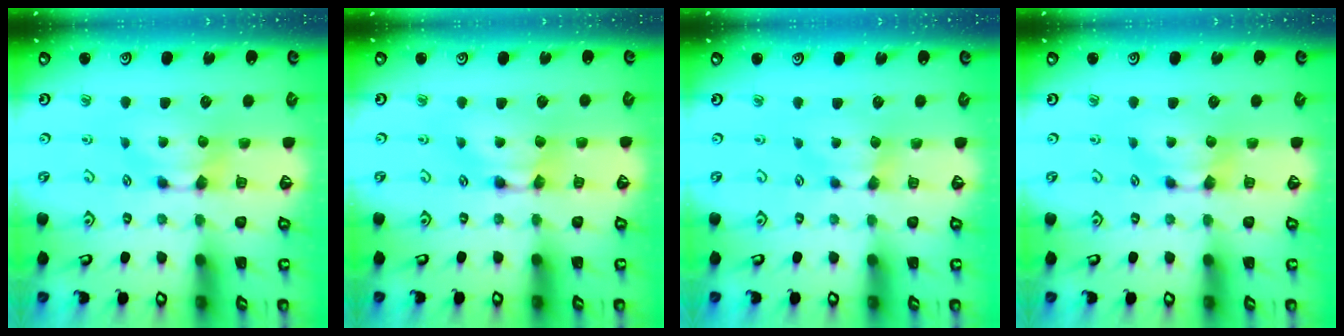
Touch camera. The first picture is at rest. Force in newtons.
{"total": 1.9, "press": 1.9, "slide": 0.1}
{"total": 0.6, "press": 0.6, "slide": 0.3}
{"total": 0.0}